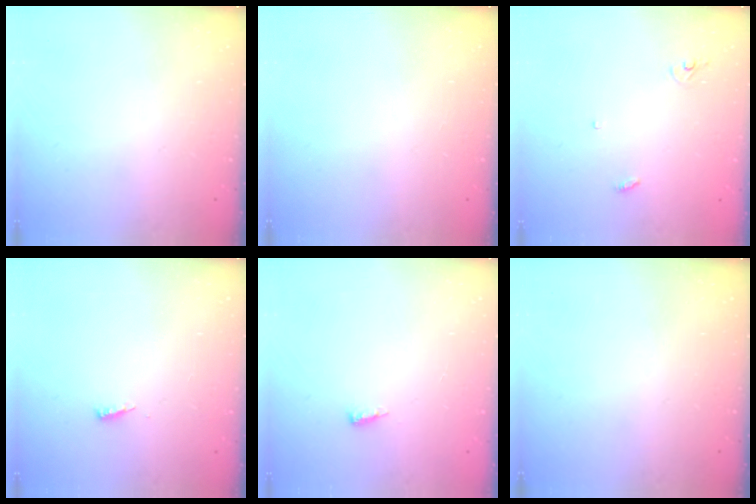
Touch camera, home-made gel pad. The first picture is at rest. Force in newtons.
{"total": 0.0}
{"total": 2.9, "press": 2.9, "slide": 0.2}
{"total": 3.5, "press": 3.4, "slide": 0.3}
{"total": 5.0, "press": 4.9, "slide": 0.9}
{"total": 0.0}